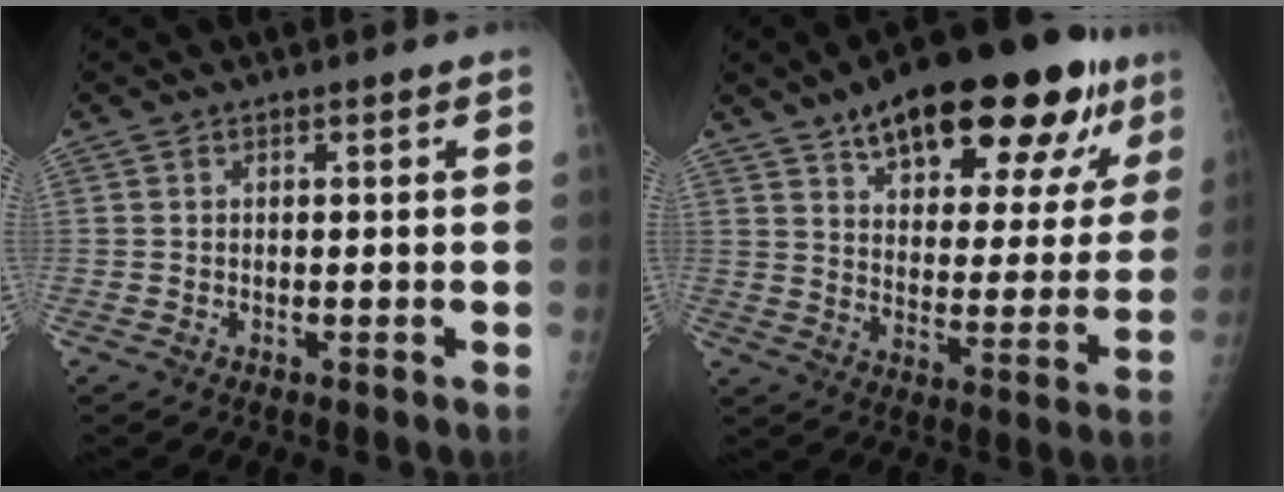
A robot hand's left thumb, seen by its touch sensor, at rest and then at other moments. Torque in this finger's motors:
{"motor_torque": [0.47, 0.67, 1.52, -1.23, 0.12]}